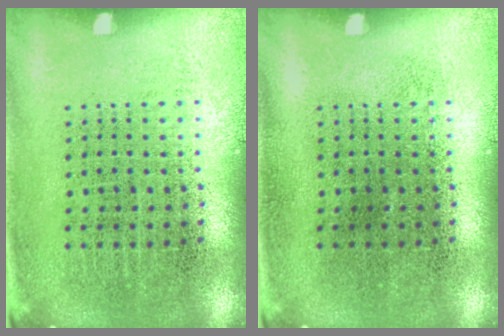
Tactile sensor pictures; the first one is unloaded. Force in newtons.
{"total": 0.0}